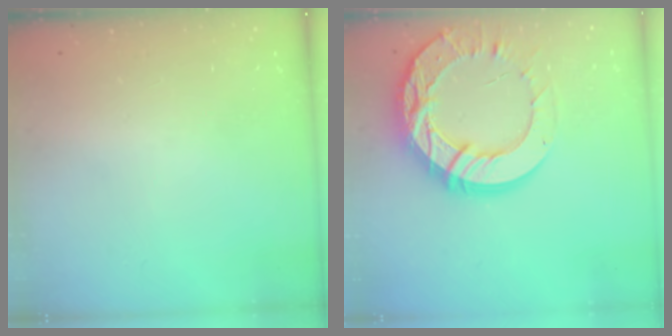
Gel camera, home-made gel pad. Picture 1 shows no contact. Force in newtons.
{"total": 25.1, "press": 25.0, "slide": 2.3}